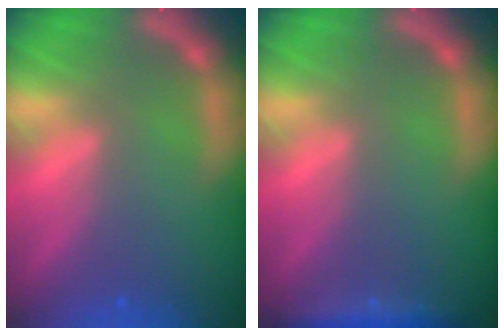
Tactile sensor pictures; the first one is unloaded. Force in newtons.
{"total": 2.4}